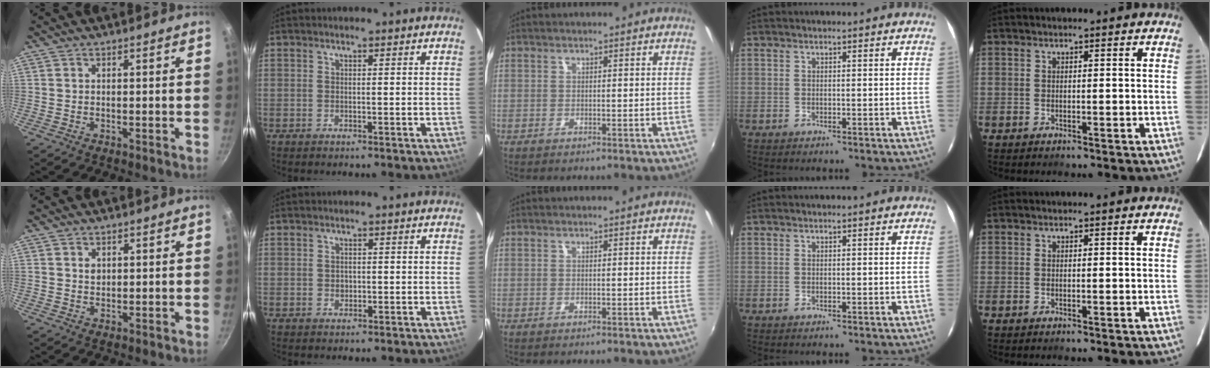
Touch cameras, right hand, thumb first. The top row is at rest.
{"thumb": {"total": 1.4, "force": [0.5, 1.1, 0.7], "torque": [-0.008, -0.001, 0.008]}, "index": {"total": 1.0, "force": [0.0, 1.0, 0.4], "torque": [-0.005, 0.001, 0.000]}}